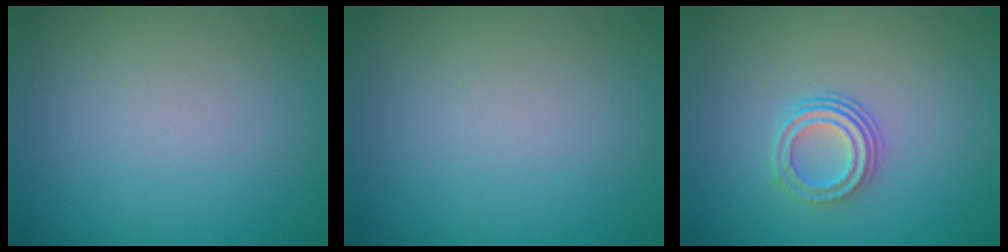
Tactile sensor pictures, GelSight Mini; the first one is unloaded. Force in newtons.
{"total": 0.0}
{"total": 2.9, "press": 2.2, "slide": 1.9}